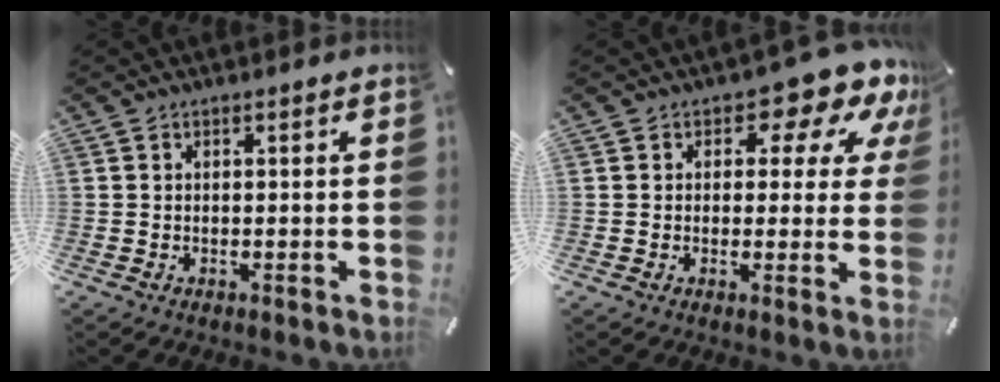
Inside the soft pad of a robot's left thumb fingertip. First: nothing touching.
{"total": 10.3, "force": [5.8, 5.3, 6.7], "torque": [-0.075, -0.039, 0.093]}